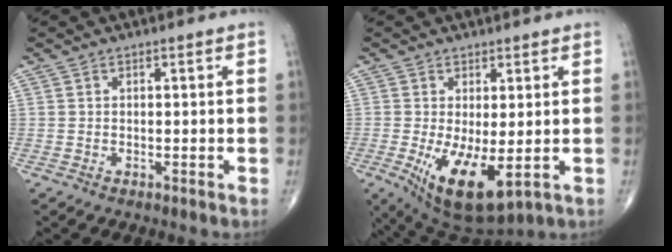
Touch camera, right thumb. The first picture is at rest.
{"total": 11.4, "force": [-2.4, 4.5, 10.2], "torque": [-0.179, -0.024, -0.019]}